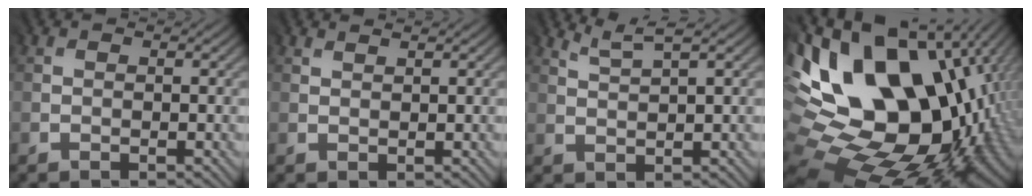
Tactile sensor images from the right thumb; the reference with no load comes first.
{"total": 1.0, "force": [1.0, -0.1, 0.0], "torque": [-0.006, 0.000, 0.023]}
{"total": 2.4, "force": [2.1, -0.4, 1.0], "torque": [-0.026, 0.005, 0.053]}
{"total": 20.9, "force": [2.7, 13.8, 15.4], "torque": [-0.295, -0.037, 0.089]}